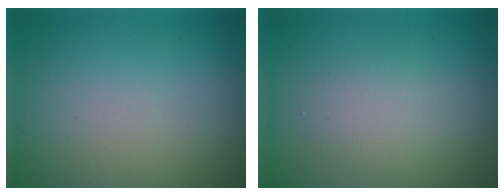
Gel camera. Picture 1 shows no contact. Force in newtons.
{"total": 2.2, "press": 2.2, "slide": 0.2}